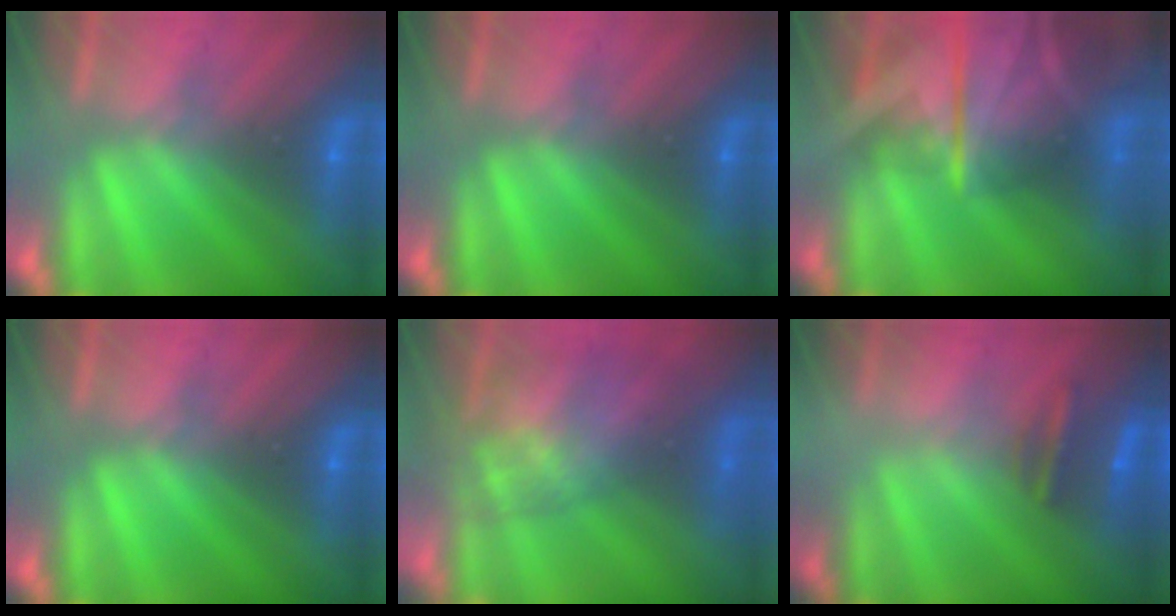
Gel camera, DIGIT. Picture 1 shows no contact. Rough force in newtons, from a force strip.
{"total": 0.0}
{"total": 7.1}
{"total": 0.0}
{"total": 5.9}
{"total": 2.5}